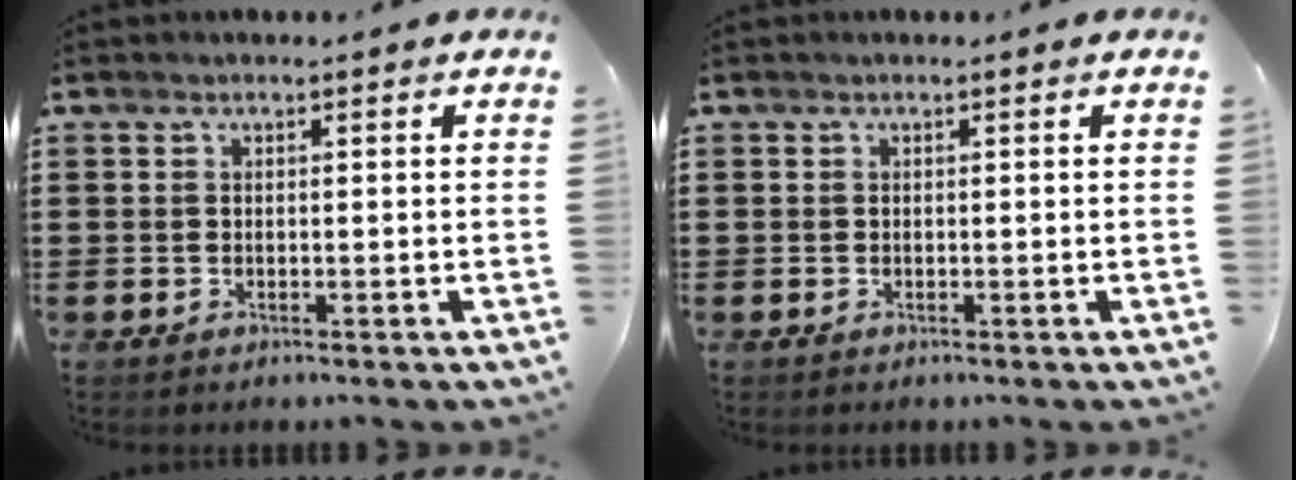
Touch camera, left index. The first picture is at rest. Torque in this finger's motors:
{"motor_torque": [-0.02, 0.00, 0.00, 0.01]}